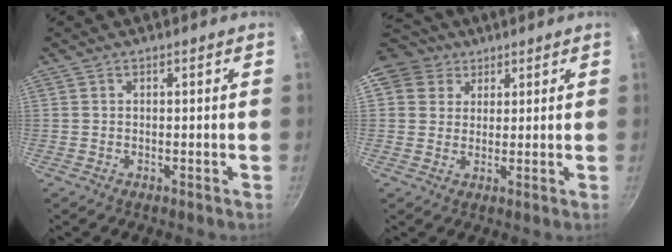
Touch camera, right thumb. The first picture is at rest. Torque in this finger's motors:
{"motor_torque": [0.19, 1.49, 0.46, -0.29, 0.15]}